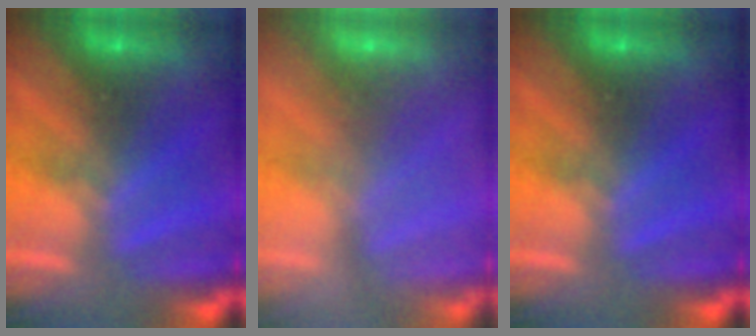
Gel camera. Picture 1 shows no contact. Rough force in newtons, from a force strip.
{"total": 2.5}
{"total": 0.0}